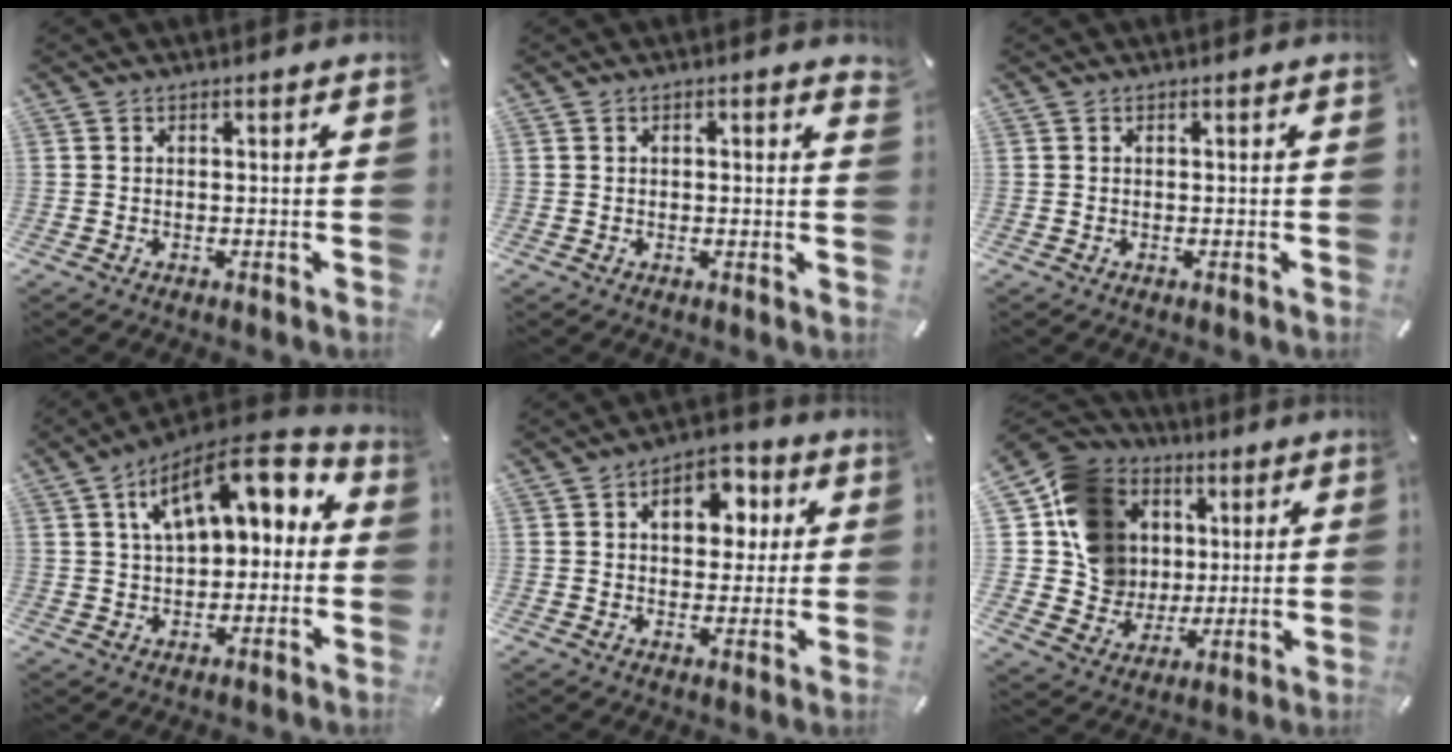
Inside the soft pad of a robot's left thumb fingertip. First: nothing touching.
{"total": 1.1, "force": [0.4, 0.3, 0.9], "torque": [-0.010, -0.001, 0.004]}
{"total": 0.0}
{"total": 14.2, "force": [5.9, 8.0, 10.2], "torque": [-0.156, -0.021, 0.106]}
{"total": 9.7, "force": [3.1, 6.9, 6.1], "torque": [-0.071, -0.003, 0.047]}
{"total": 15.7, "force": [3.3, 14.5, 5.3], "torque": [-0.088, -0.004, 0.080]}